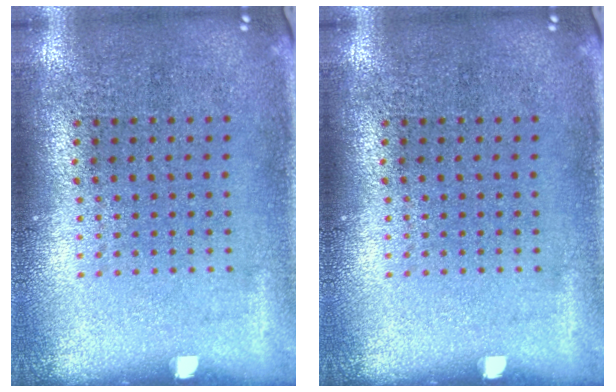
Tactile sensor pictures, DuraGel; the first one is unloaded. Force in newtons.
{"total": 0.0}